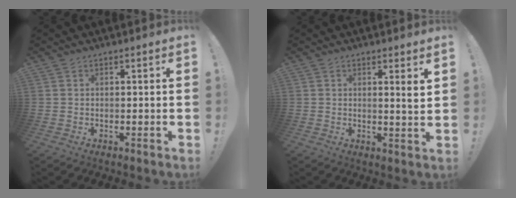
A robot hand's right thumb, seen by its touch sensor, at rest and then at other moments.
{"total": 3.5, "force": [1.7, -0.2, 3.0], "torque": [-0.028, -0.019, 0.021]}